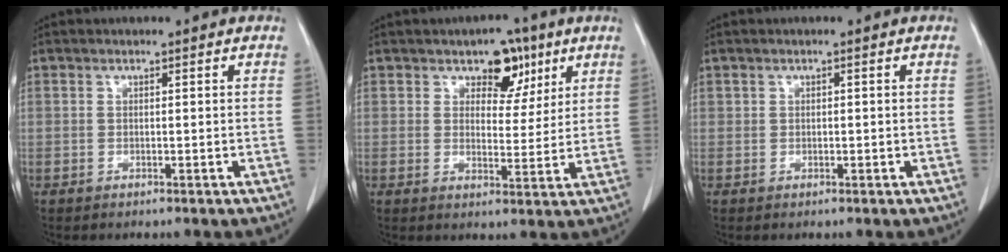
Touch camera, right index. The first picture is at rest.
{"total": 6.2, "force": [3.7, 3.8, 3.3], "torque": [-0.034, 0.003, 0.054]}
{"total": 0.6, "force": [0.3, 0.5, 0.1], "torque": [0.006, 0.000, 0.006]}